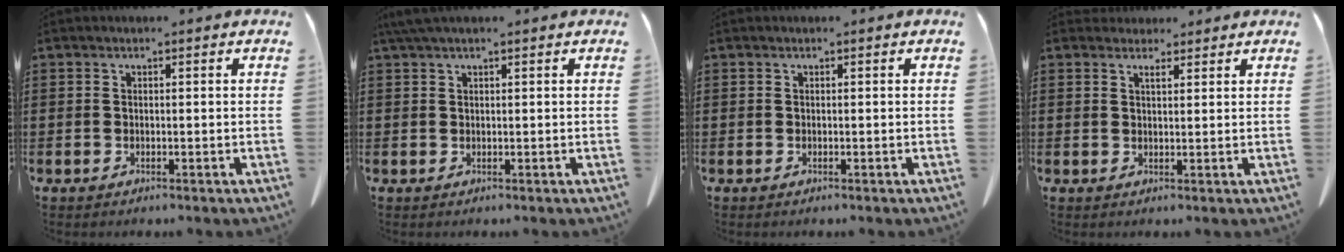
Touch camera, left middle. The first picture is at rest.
{"total": 1.9, "force": [1.3, 0.2, 1.4], "torque": [-0.029, 0.001, 0.025]}
{"total": 0.0}
{"total": 1.9, "force": [1.7, 0.7, 0.5], "torque": [-0.005, -0.002, 0.032]}